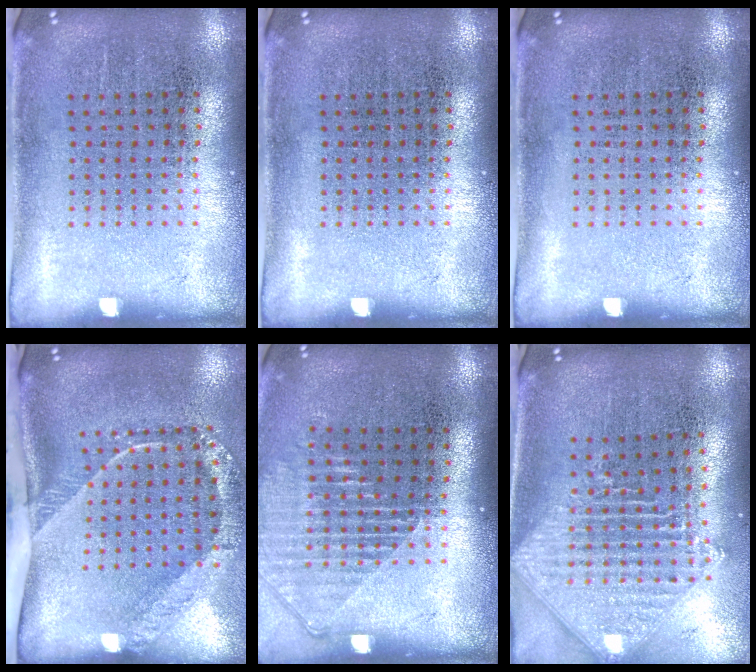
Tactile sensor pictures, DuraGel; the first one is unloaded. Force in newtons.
{"total": 0.0}
{"total": 0.0}
{"total": 2.6, "press": 1.7, "slide": 2.0}
{"total": 1.3, "press": 1.2, "slide": 0.5}
{"total": 2.4, "press": 1.9, "slide": 1.5}